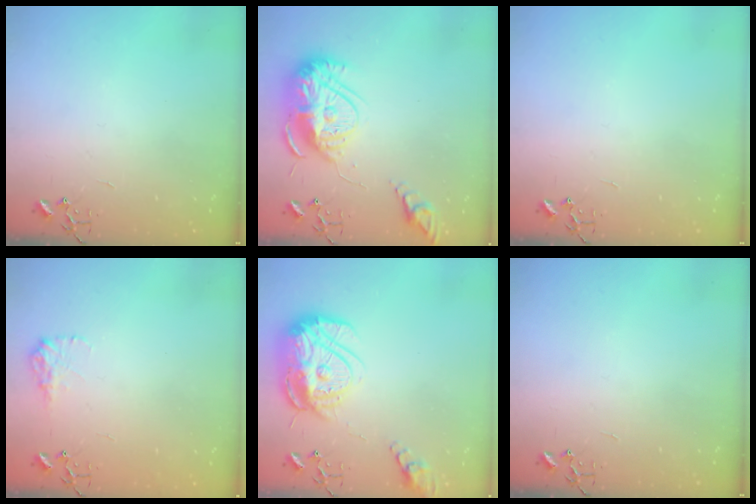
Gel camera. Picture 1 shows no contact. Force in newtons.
{"total": 17.0, "press": 16.9, "slide": 1.5}
{"total": 0.0}
{"total": 9.6, "press": 9.6, "slide": 0.3}
{"total": 18.8, "press": 18.8, "slide": 1.8}
{"total": 0.0}